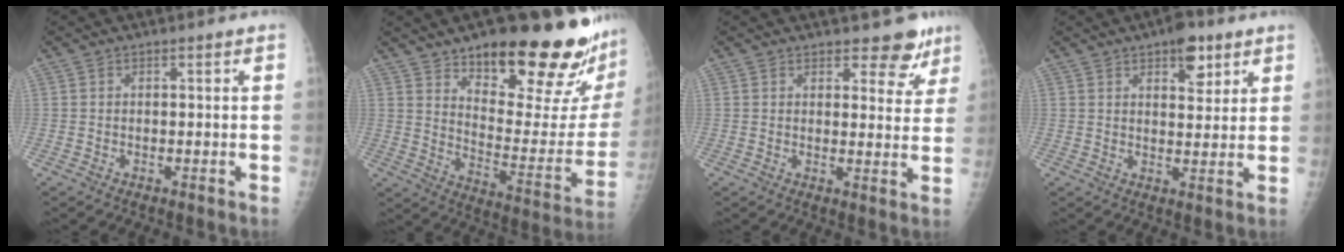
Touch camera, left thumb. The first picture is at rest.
{"total": 27.1, "force": [19.5, 7.9, 17.1], "torque": [-0.198, -0.109, 0.273]}
{"total": 6.3, "force": [4.9, 3.1, 2.4], "torque": [0.005, -0.031, 0.057]}
{"total": 6.7, "force": [4.0, 3.1, 4.4], "torque": [-0.038, -0.018, 0.053]}